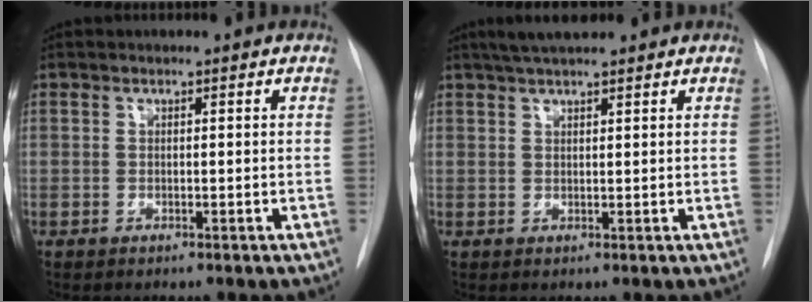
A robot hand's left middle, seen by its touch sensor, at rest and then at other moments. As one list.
[{"total": 5.0, "force": [4.2, 0.6, 2.7], "torque": [-0.046, 0.024, 0.071]}]